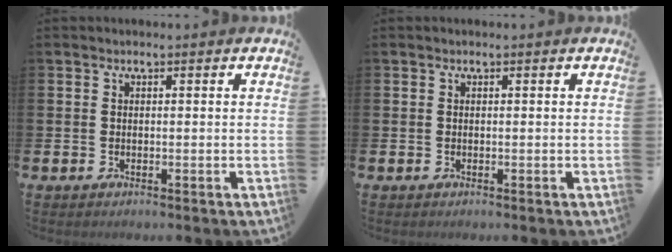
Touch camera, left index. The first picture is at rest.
{"total": 0.0}